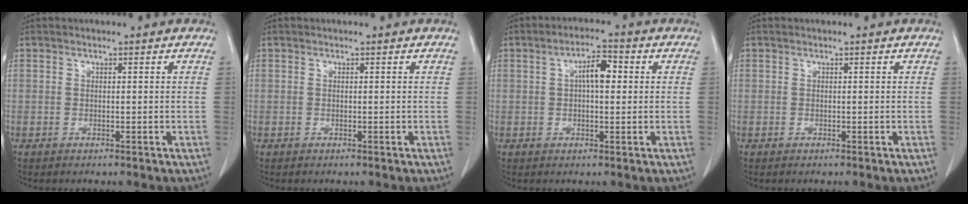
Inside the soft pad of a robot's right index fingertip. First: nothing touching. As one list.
[{"total": 0.0}, {"total": 4.7, "force": [0.8, 1.6, 4.3], "torque": [-0.074, 0.014, 0.012]}, {"total": 0.0}]